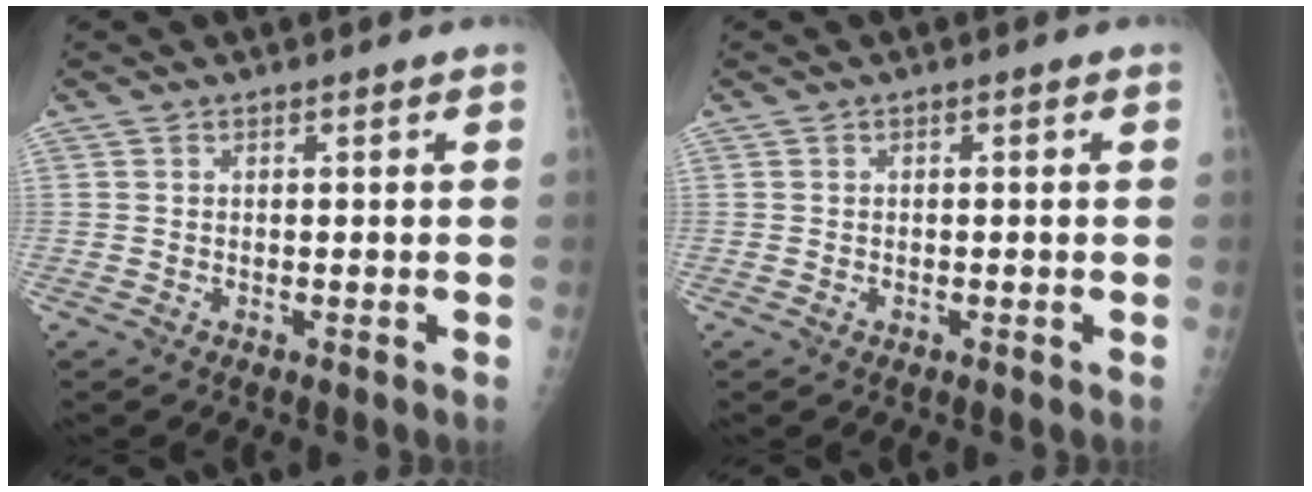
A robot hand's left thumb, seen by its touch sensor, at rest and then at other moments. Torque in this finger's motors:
{"motor_torque": [-0.28, 0.12, 0.22, 0.08, 0.01]}